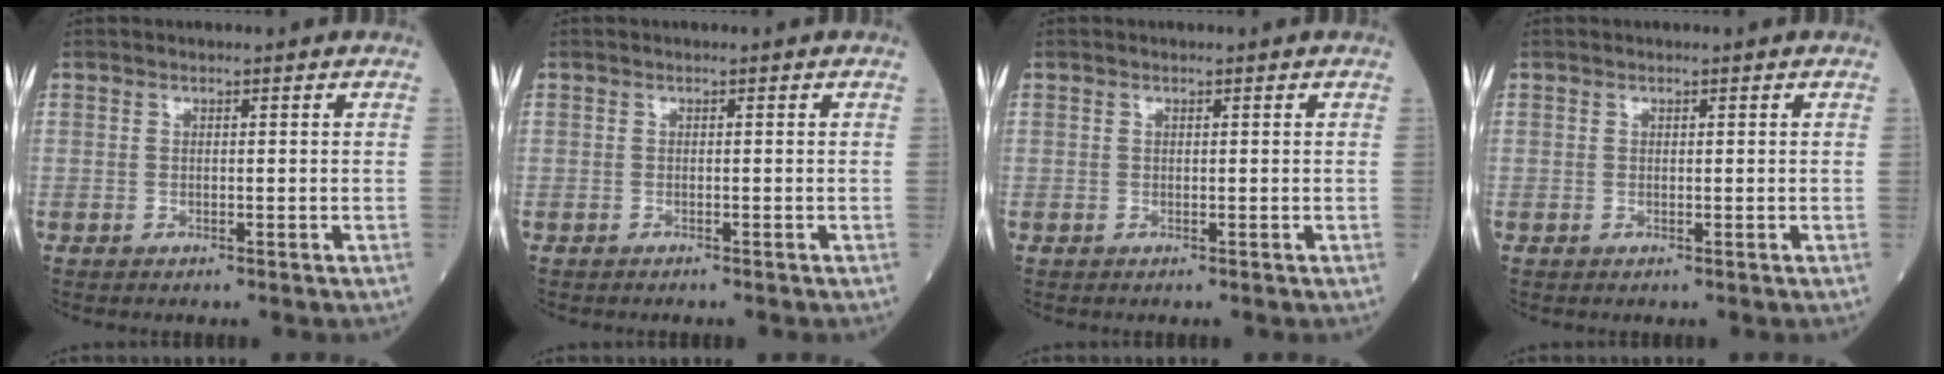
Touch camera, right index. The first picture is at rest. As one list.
[{"total": 0.7, "force": [-0.7, 0.1, 0.3], "torque": [-0.002, -0.001, -0.011]}, {"total": 0.0}, {"total": 0.0}]